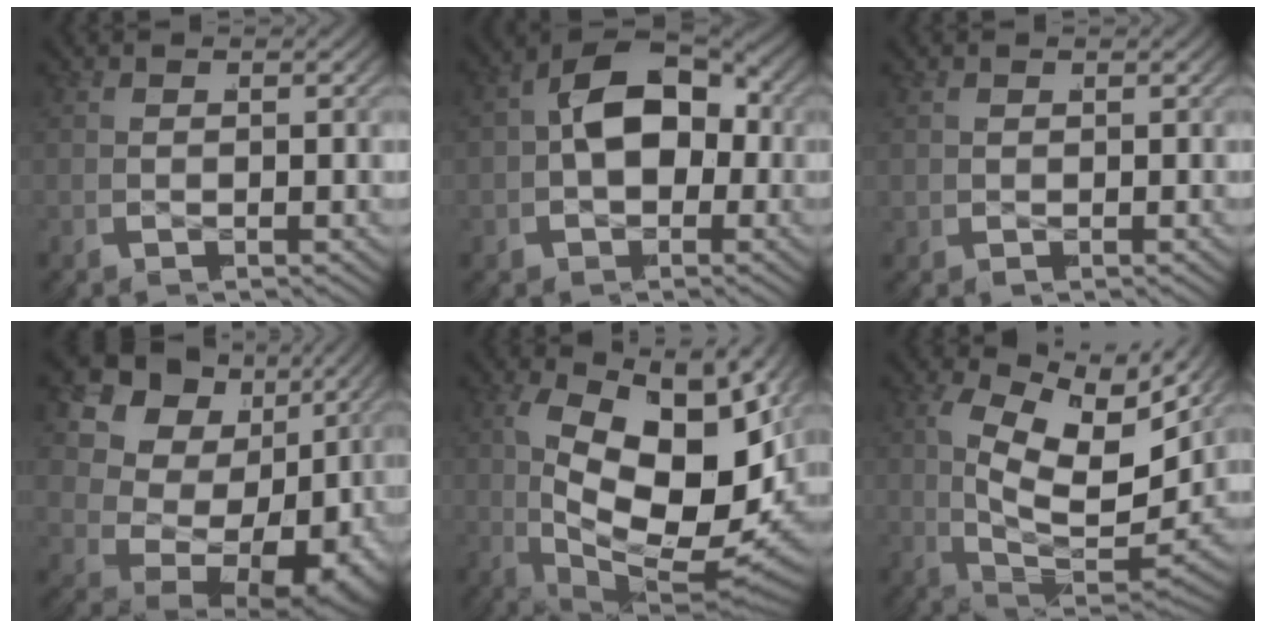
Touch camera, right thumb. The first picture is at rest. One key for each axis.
{"total": 10.0, "fx": 0.2, "fy": 6.5, "fz": 7.7, "tx": -0.148, "ty": -0.001, "tz": 0.002}
{"total": 0.6, "fx": 0.3, "fy": 0.4, "fz": -0.1, "tx": 0.004, "ty": -0.003, "tz": 0.009}
{"total": 19.7, "fx": -1.3, "fy": 14.1, "fz": 13.7, "tx": -0.272, "ty": -0.036, "tz": -0.007}
{"total": 19.6, "fx": -1.5, "fy": 10.9, "fz": 16.2, "tx": -0.276, "ty": -0.036, "tz": -0.001}
{"total": 14.0, "fx": 0.7, "fy": 8.2, "fz": 11.3, "tx": -0.222, "ty": -0.023, "tz": 0.020}